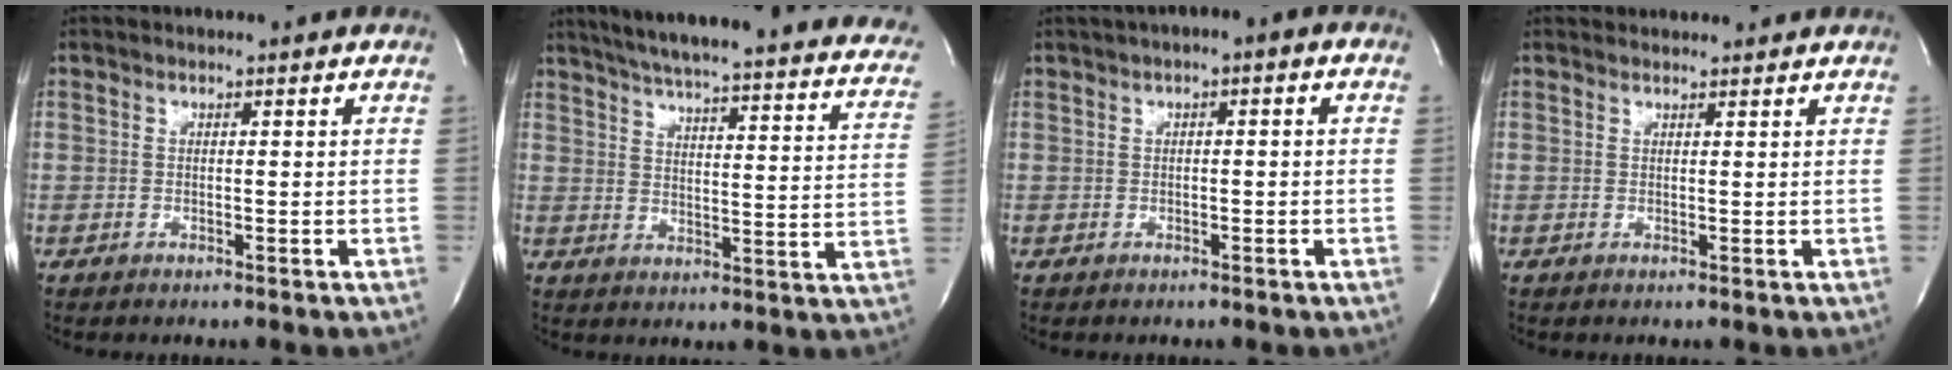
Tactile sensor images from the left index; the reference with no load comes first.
{"total": 31.6, "force": [27.1, 3.8, 15.8], "torque": [-0.207, -0.047, 0.321]}
{"total": 3.4, "force": [1.2, 1.1, 3.0], "torque": [-0.045, 0.019, 0.012]}
{"total": 3.3, "force": [3.2, 0.7, 0.2], "torque": [-0.005, 0.027, 0.042]}